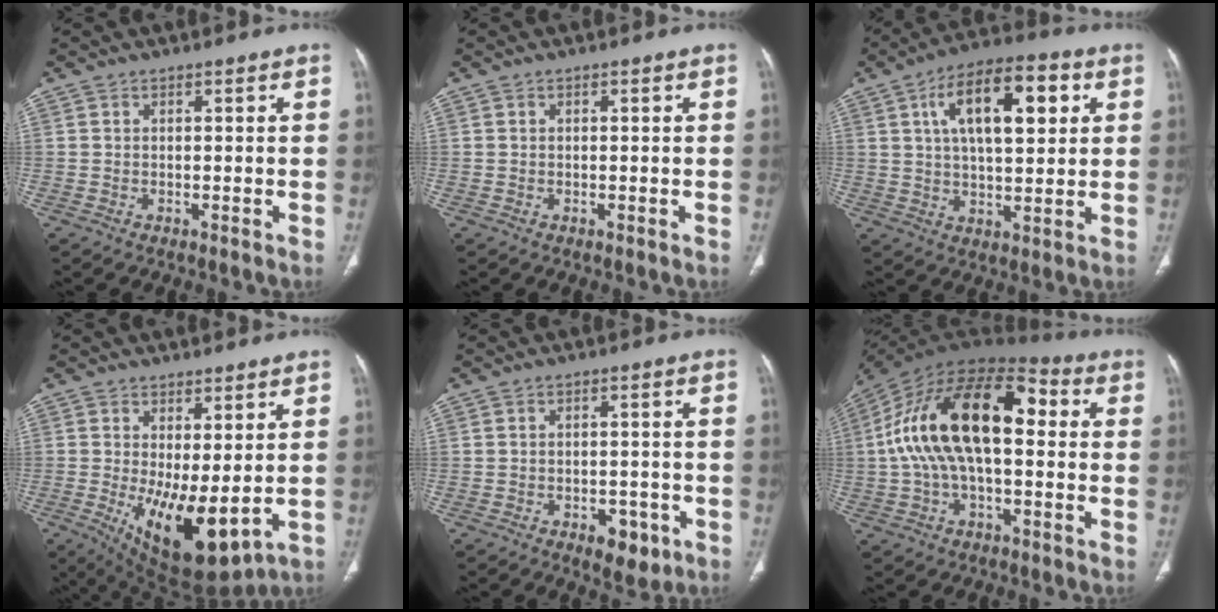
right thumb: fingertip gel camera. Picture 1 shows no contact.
{"total": 0.0}
{"total": 16.1, "force": [5.3, 7.2, 13.4], "torque": [-0.197, 0.005, 0.081]}
{"total": 13.3, "force": [-1.3, 5.4, 12.0], "torque": [-0.192, -0.028, 0.002]}
{"total": 5.8, "force": [-2.7, 3.3, 4.0], "torque": [-0.035, 0.010, -0.029]}
{"total": 22.4, "force": [2.0, 11.4, 19.2], "torque": [-0.343, 0.049, 0.022]}